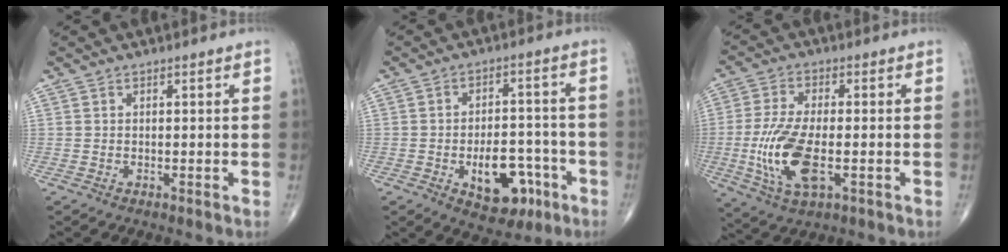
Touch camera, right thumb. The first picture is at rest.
{"total": 11.1, "force": [-4.5, 6.4, 7.8], "torque": [-0.080, 0.028, -0.055]}
{"total": 12.6, "force": [-2.6, 5.4, 11.1], "torque": [-0.240, -0.003, -0.044]}